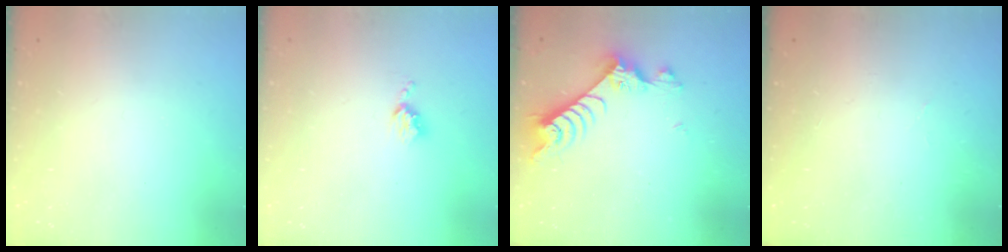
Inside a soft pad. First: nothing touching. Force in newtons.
{"total": 4.2, "press": 4.2, "slide": 0.5}
{"total": 7.0, "press": 7.0, "slide": 0.7}
{"total": 2.0, "press": 1.9, "slide": 0.8}